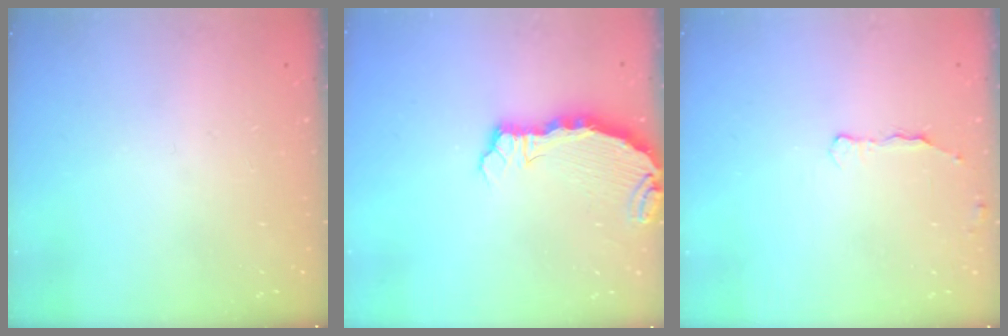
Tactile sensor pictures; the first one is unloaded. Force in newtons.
{"total": 4.8, "press": 4.8, "slide": 0.3}
{"total": 5.2, "press": 3.7, "slide": 3.5}